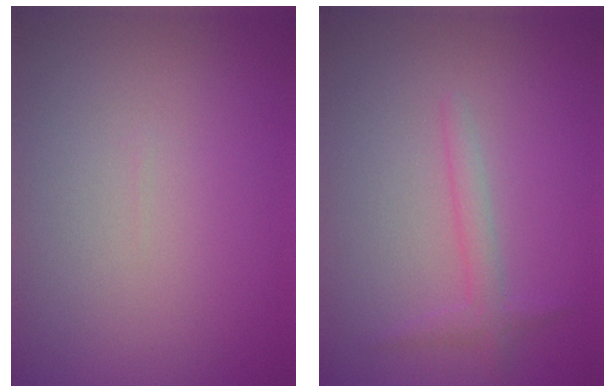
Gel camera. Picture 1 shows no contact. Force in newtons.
{"total": 1.6, "press": 1.6, "slide": 0.1}